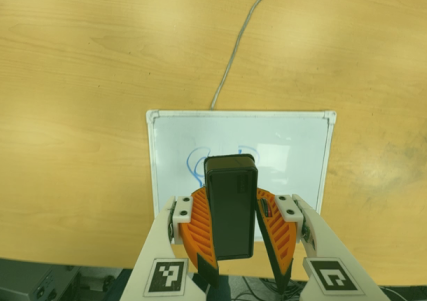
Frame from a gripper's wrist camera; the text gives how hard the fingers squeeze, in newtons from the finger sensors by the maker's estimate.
{"total": 8.1, "left": 9.0, "right": 7.3}